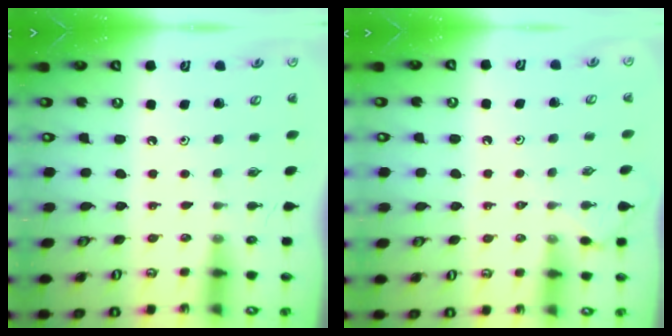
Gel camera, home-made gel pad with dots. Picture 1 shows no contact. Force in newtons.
{"total": 2.1, "press": 2.1, "slide": 0.3}